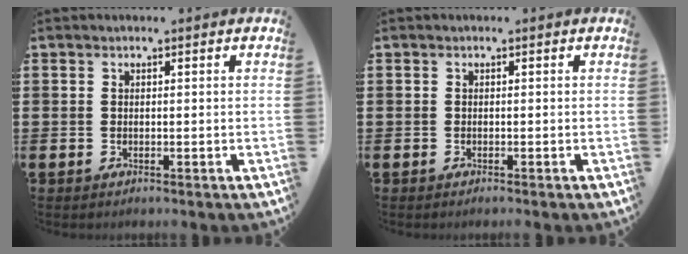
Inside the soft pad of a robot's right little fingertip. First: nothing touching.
{"total": 0.0}